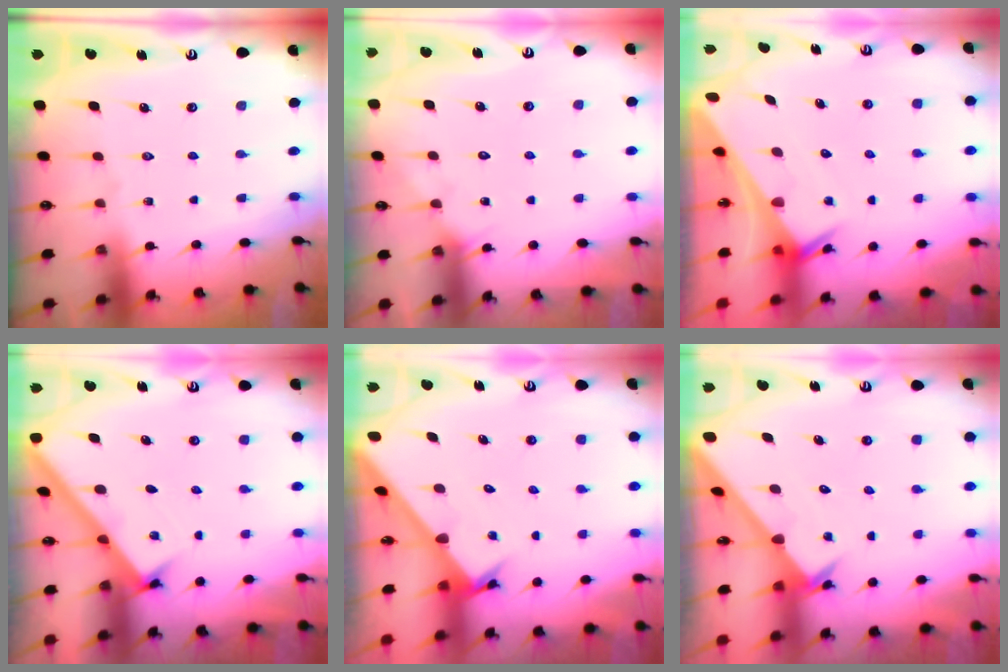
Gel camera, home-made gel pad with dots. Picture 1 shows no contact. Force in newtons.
{"total": 2.8, "press": 2.8, "slide": 0.1}
{"total": 2.5, "press": 2.5, "slide": 0.1}
{"total": 2.5, "press": 2.5, "slide": 0.3}
{"total": 2.7, "press": 2.7, "slide": 0.3}
{"total": 2.5, "press": 2.5, "slide": 0.2}